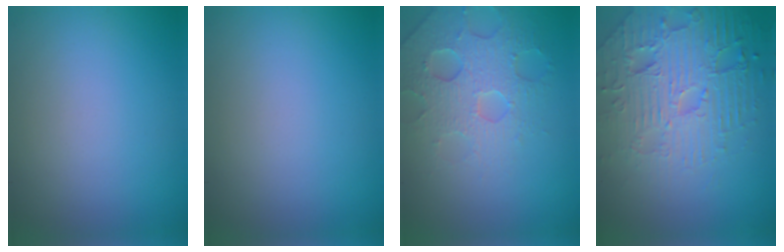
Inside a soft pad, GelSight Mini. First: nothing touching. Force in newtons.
{"total": 0.0}
{"total": 4.3, "press": 4.0, "slide": 1.6}
{"total": 6.9, "press": 5.3, "slide": 4.4}